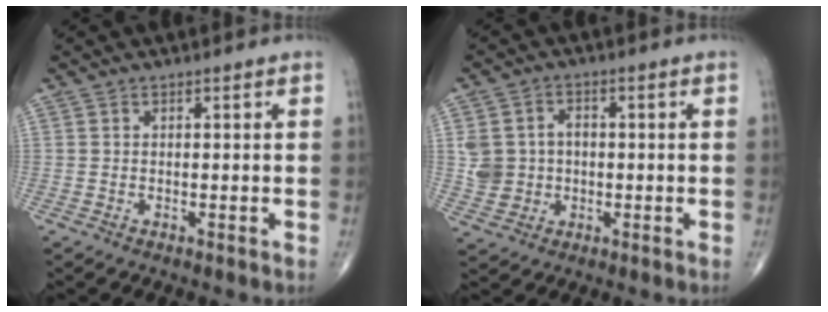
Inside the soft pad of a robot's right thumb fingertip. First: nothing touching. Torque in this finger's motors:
{"motor_torque": [0.12, 0.13, 0.16, 0.06, 0.04]}